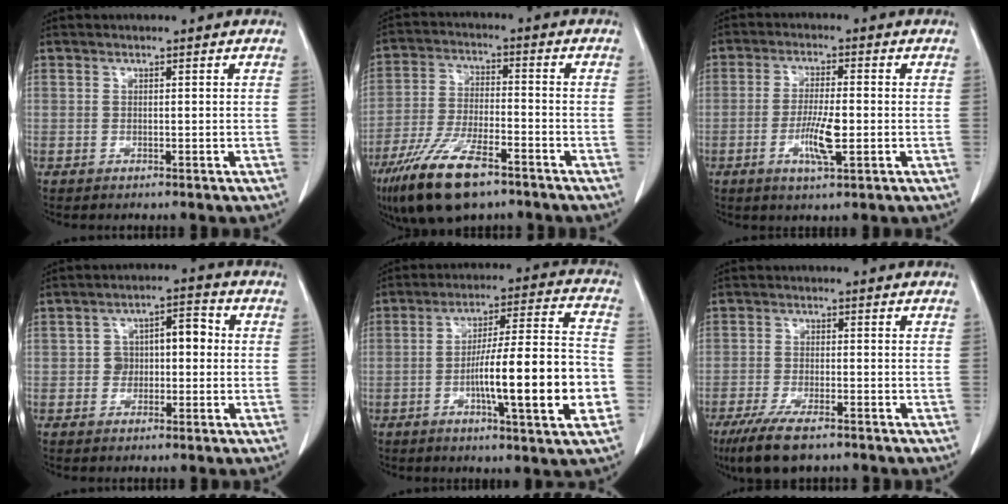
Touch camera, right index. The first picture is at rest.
{"total": 13.4, "force": [-8.9, 3.9, 9.3], "torque": [-0.184, -0.020, -0.160]}
{"total": 6.3, "force": [-1.7, 0.7, 6.1], "torque": [-0.116, -0.008, -0.029]}
{"total": 5.7, "force": [-0.1, 3.5, 4.4], "torque": [-0.074, 0.039, 0.001]}
{"total": 17.1, "force": [-4.4, 1.0, 16.5], "torque": [-0.259, 0.008, -0.065]}
{"total": 8.3, "force": [-5.8, 2.1, 5.4], "torque": [-0.099, -0.018, -0.097]}